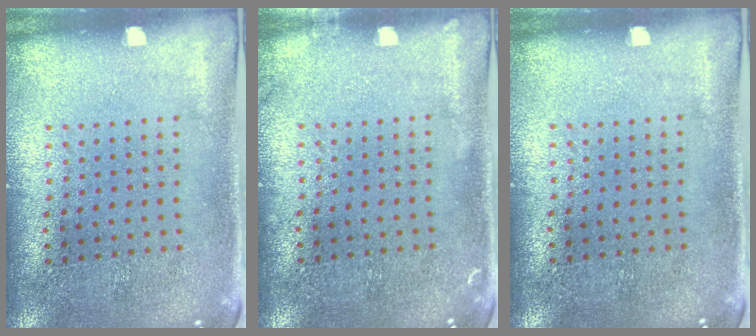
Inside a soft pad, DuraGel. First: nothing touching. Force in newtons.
{"total": 0.7, "press": 0.7, "slide": 0.2}
{"total": 0.0}